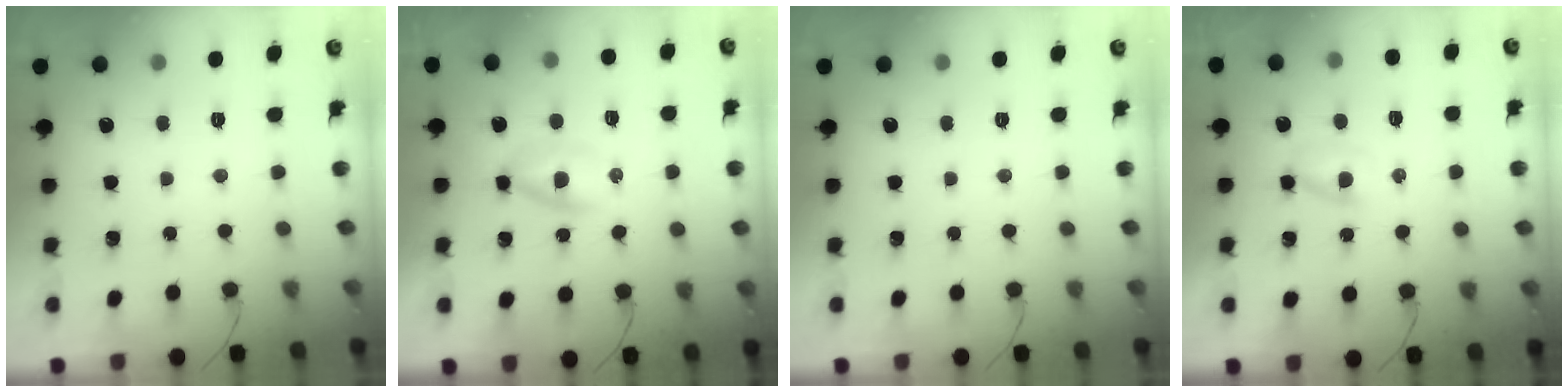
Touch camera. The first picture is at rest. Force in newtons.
{"total": 2.8, "press": 2.5, "slide": 1.3}
{"total": 0.0}
{"total": 2.0, "press": 1.8, "slide": 0.9}